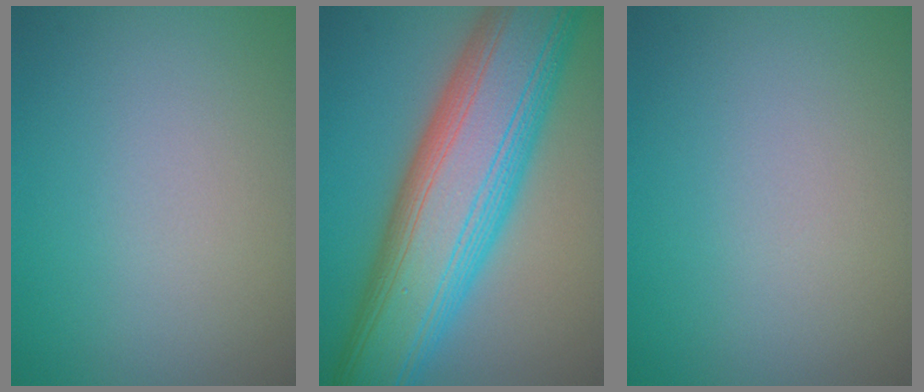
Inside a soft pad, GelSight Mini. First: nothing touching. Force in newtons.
{"total": 14.4, "press": 14.3, "slide": 0.4}
{"total": 0.0}